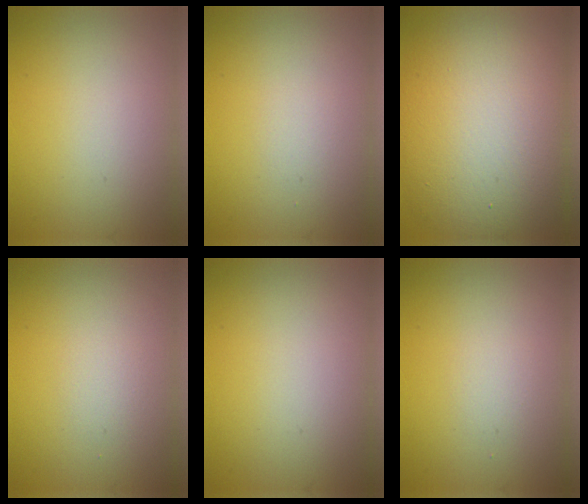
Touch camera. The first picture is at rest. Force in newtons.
{"total": 0.6, "press": 0.6, "slide": 0.0}
{"total": 14.0, "press": 13.9, "slide": 0.9}
{"total": 0.8, "press": 0.8, "slide": 0.0}
{"total": 0.0}
{"total": 0.8, "press": 0.8, "slide": 0.1}